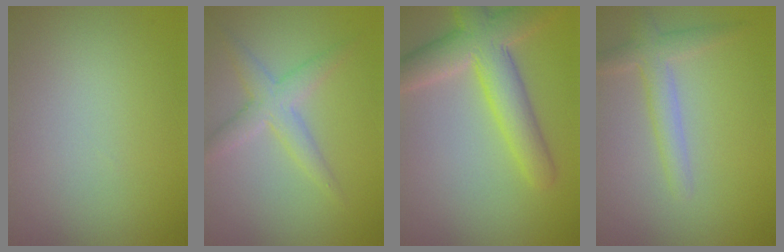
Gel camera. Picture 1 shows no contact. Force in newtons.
{"total": 3.0, "press": 3.0, "slide": 0.1}
{"total": 6.7, "press": 6.7, "slide": 0.5}
{"total": 2.8, "press": 2.8, "slide": 0.1}